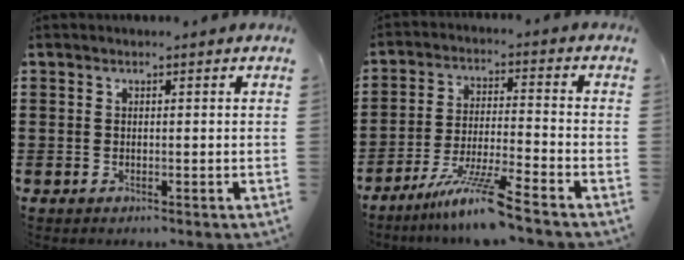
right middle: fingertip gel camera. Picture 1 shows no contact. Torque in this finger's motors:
{"motor_torque": [1.36, -0.78, 0.22, 0.20]}